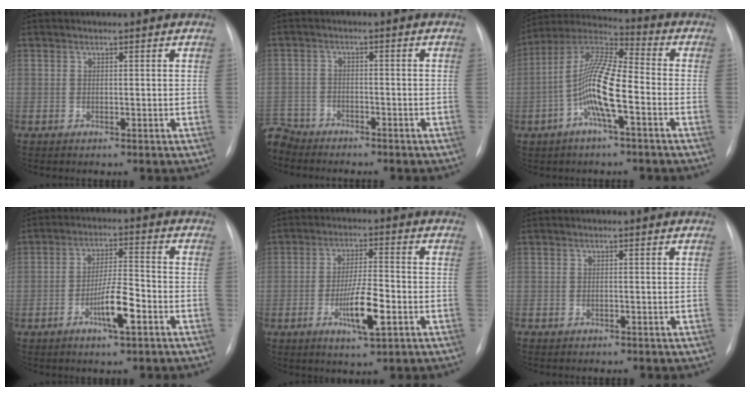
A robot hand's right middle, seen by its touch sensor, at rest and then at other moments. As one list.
[{"total": 7.7, "force": [-6.9, 3.3, 0.9], "torque": [-0.027, -0.003, -0.117]}, {"total": 11.6, "force": [-3.0, 2.0, 11.0], "torque": [-0.227, 0.013, -0.062]}, {"total": 6.5, "force": [-2.9, 0.9, 5.8], "torque": [-0.111, 0.002, -0.053]}, {"total": 7.5, "force": [-2.5, 1.3, 6.9], "torque": [-0.129, -0.006, -0.043]}, {"total": 0.0}]